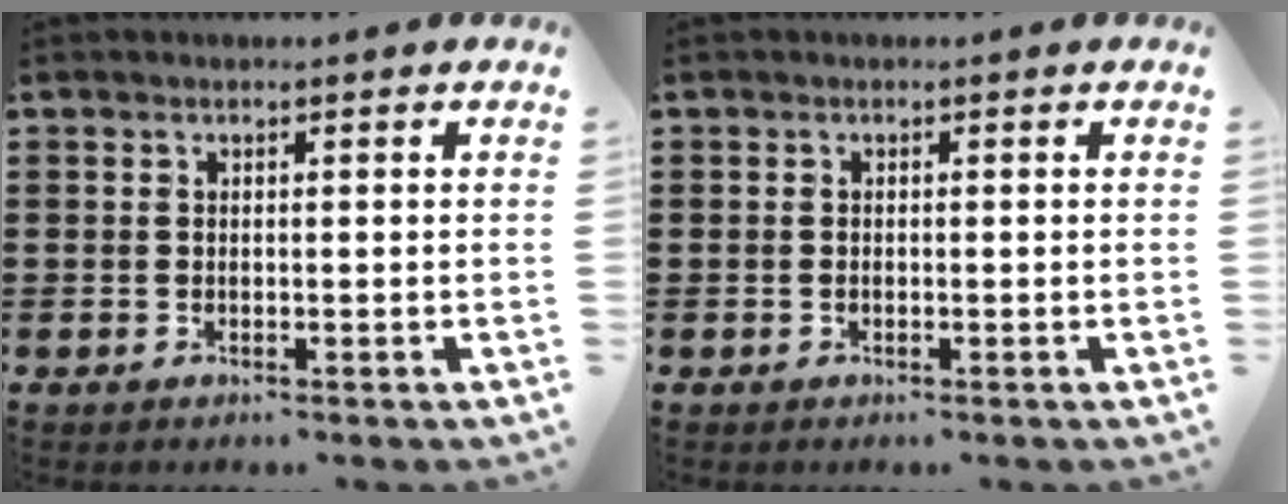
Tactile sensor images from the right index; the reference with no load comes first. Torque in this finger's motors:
{"motor_torque": [-0.80, 1.06, -0.03, -0.01]}